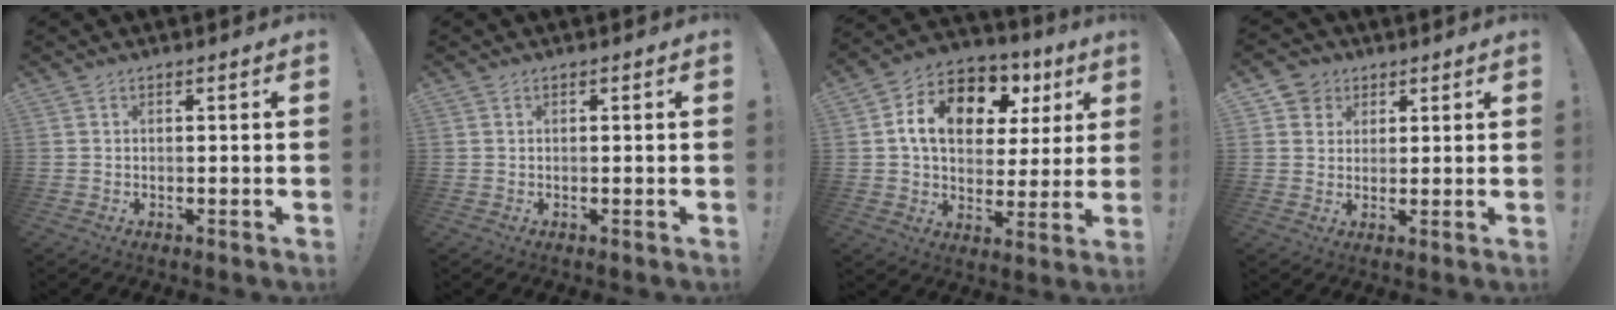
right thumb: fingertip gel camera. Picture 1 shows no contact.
{"total": 0.0}
{"total": 15.2, "force": [6.2, 10.1, 9.4], "torque": [-0.151, -0.024, 0.112]}
{"total": 5.1, "force": [2.5, 4.4, 0.6], "torque": [-0.008, -0.014, 0.047]}